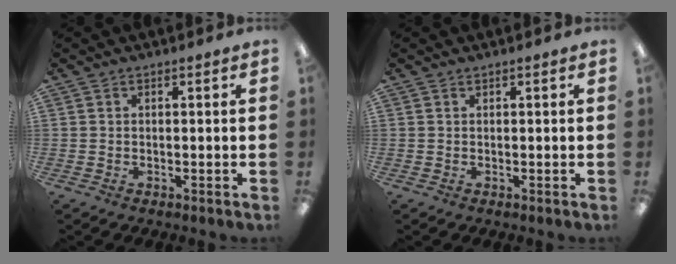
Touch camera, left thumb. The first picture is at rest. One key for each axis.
{"total": 0.0}